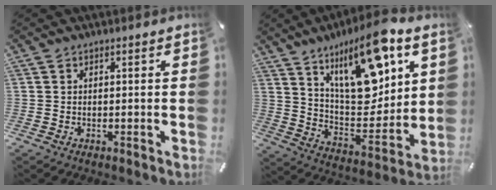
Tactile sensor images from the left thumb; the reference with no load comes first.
{"total": 20.2, "force": [11.1, 8.8, 14.3], "torque": [-0.221, -0.064, 0.185]}